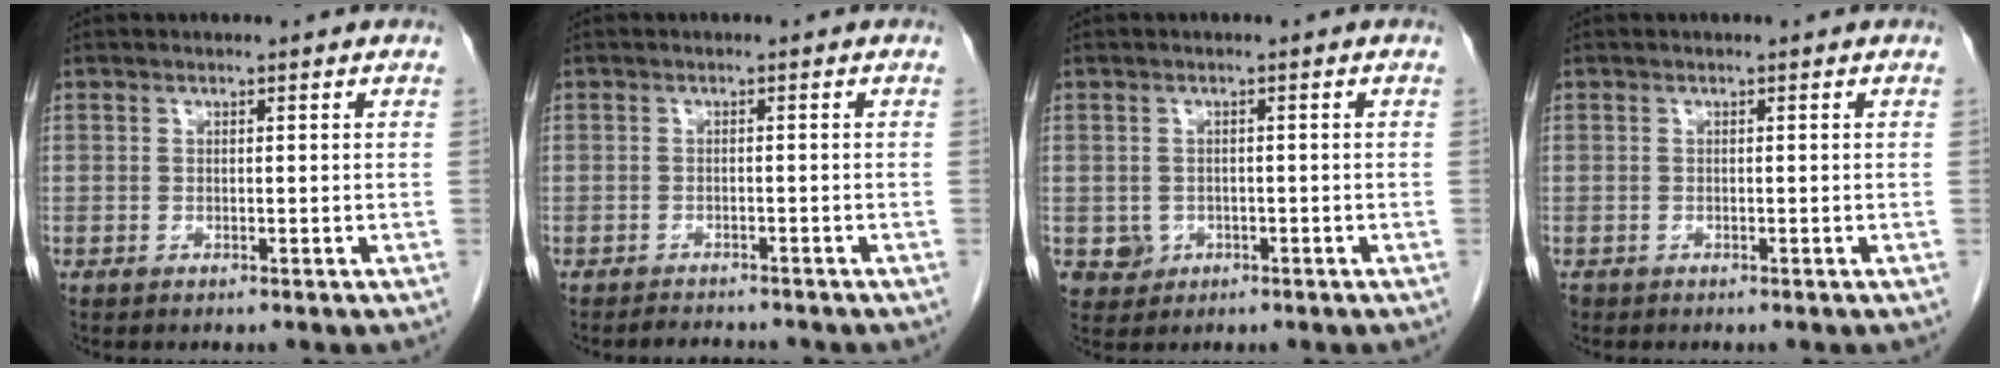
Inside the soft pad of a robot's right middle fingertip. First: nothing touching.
{"total": 2.5, "force": [-2.4, 0.5, 0.4], "torque": [-0.009, -0.008, -0.035]}
{"total": 2.6, "force": [-0.7, 2.5, 0.5], "torque": [-0.005, 0.004, -0.003]}
{"total": 0.6, "force": [-0.4, 0.4, 0.0], "torque": [-0.009, 0.002, -0.006]}